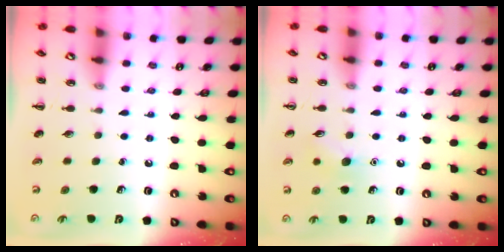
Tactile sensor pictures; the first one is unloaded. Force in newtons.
{"total": 7.6, "press": 7.4, "slide": 1.9}